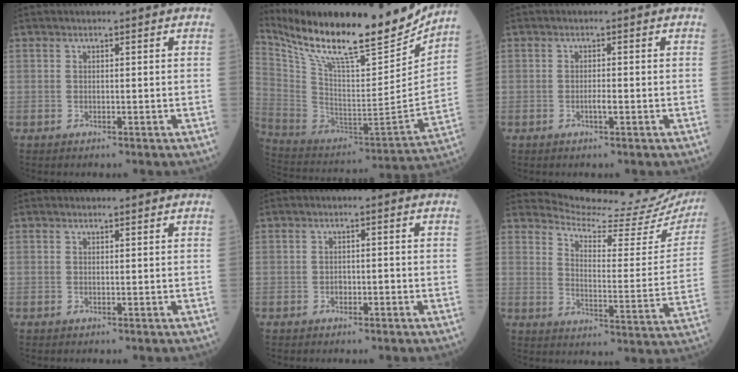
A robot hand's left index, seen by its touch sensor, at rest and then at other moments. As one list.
[{"total": 27.0, "force": [22.5, 4.0, 14.4], "torque": [-0.268, -0.039, 0.357]}, {"total": 1.1, "force": [-0.6, 0.1, 1.0], "torque": [-0.019, -0.003, -0.012]}, {"total": 1.0, "force": [1.0, 0.0, 0.1], "torque": [-0.004, 0.003, 0.013]}, {"total": 1.1, "force": [-0.7, 0.6, 0.6], "torque": [-0.007, 0.000, -0.013]}, {"total": 18.9, "force": [18.3, 1.2, 4.3], "torque": [-0.066, -0.094, 0.219]}]